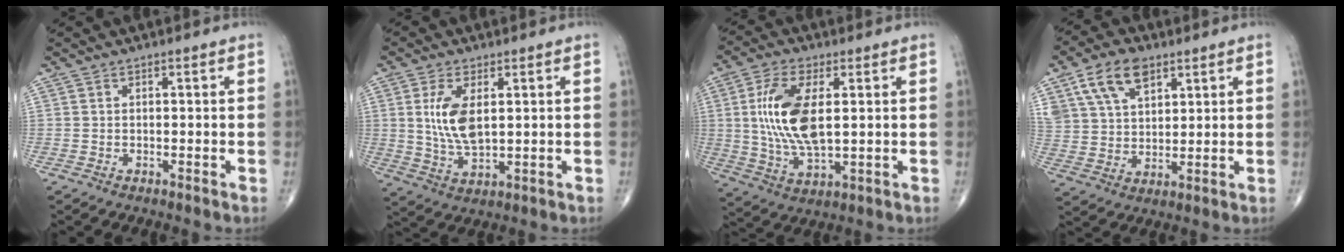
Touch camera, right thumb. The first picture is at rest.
{"total": 8.6, "force": [1.8, 4.0, 7.4], "torque": [-0.148, -0.014, 0.044]}
{"total": 13.8, "force": [2.1, 6.2, 12.2], "torque": [-0.247, -0.011, 0.046]}
{"total": 11.6, "force": [6.3, 6.7, 7.1], "torque": [-0.116, -0.014, 0.123]}